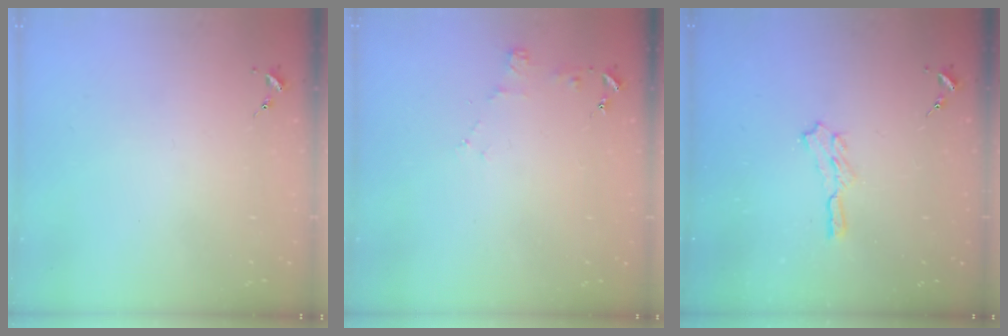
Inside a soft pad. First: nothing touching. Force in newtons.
{"total": 4.0, "press": 3.9, "slide": 0.5}
{"total": 5.0, "press": 5.0, "slide": 0.8}